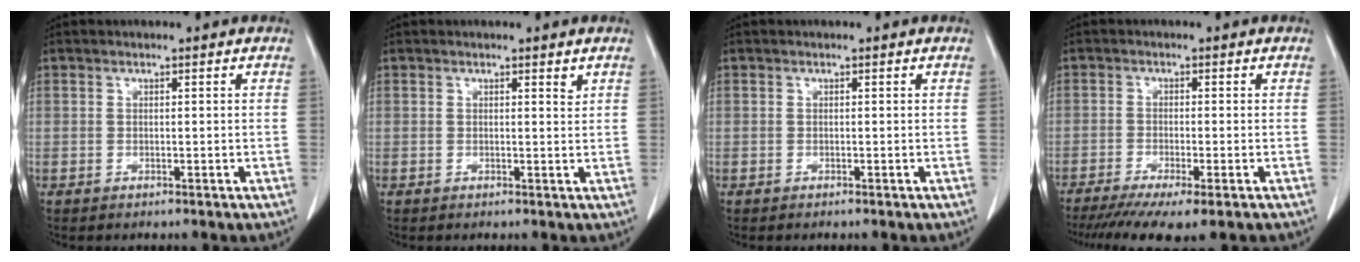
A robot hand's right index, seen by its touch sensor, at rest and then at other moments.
{"total": 1.0, "force": [0.7, 0.2, 0.7], "torque": [-0.011, -0.005, 0.009]}
{"total": 0.0}
{"total": 9.6, "force": [-7.0, 1.1, 6.5], "torque": [-0.096, -0.020, -0.112]}